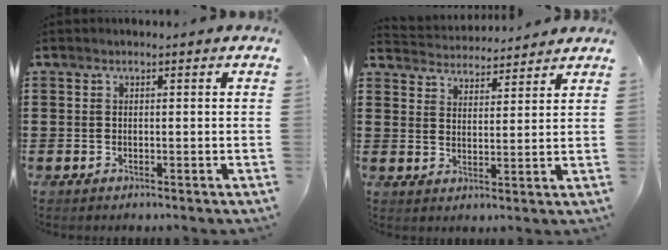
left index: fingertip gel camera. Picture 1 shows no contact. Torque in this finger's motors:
{"motor_torque": [0.78, -0.75, 0.20, 0.06]}